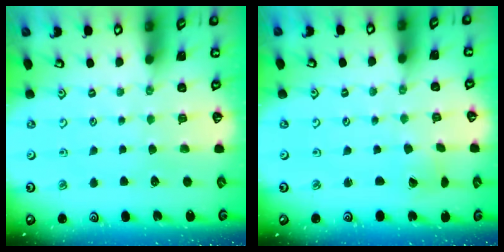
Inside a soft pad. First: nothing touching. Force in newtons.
{"total": 1.2, "press": 1.2, "slide": 0.1}